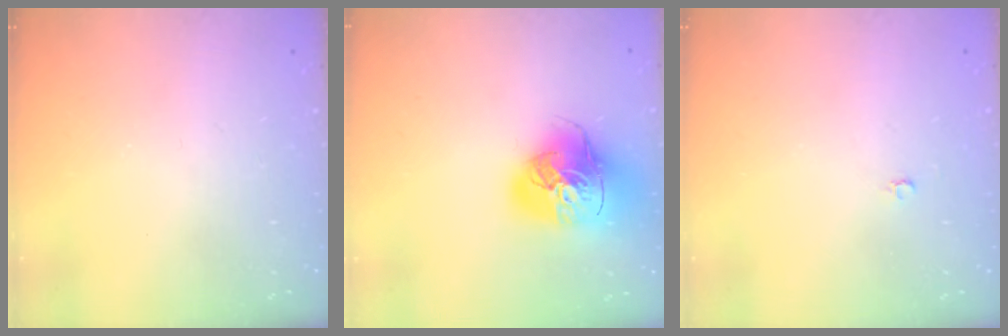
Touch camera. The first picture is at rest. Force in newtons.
{"total": 17.1, "press": 17.0, "slide": 2.5}
{"total": 2.0, "press": 2.0, "slide": 0.4}